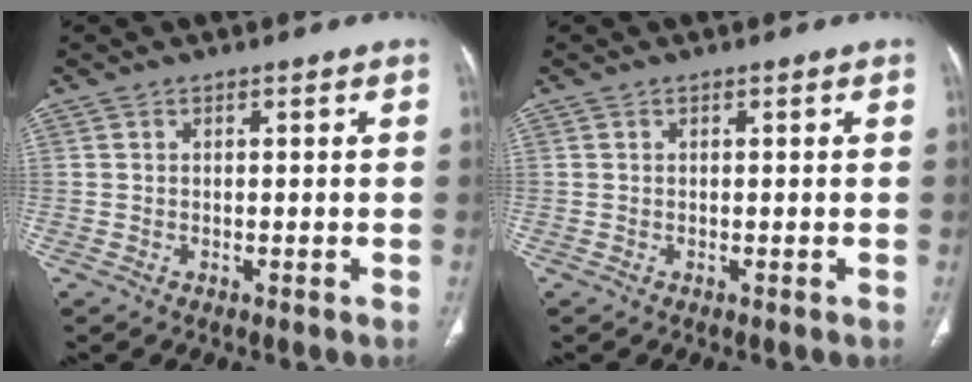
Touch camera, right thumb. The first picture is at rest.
{"total": 0.0}